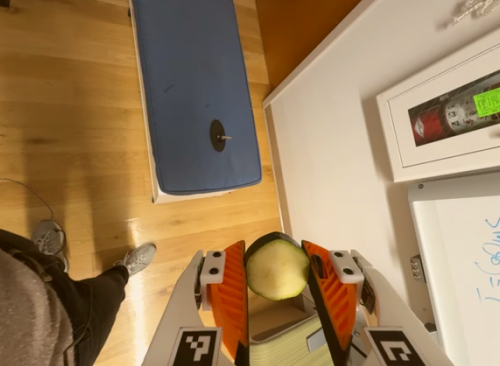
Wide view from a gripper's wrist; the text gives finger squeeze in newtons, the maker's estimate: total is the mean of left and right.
{"total": 9.7, "left": 9.4, "right": 9.9}